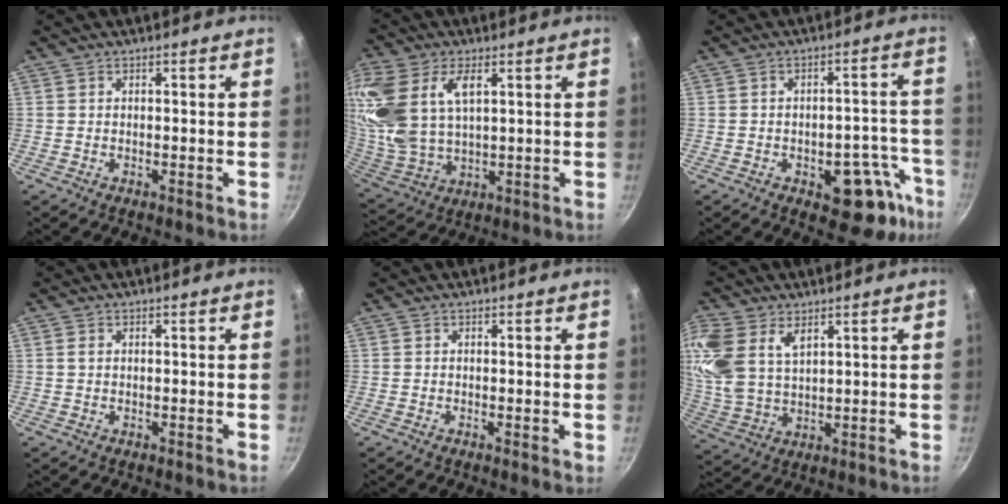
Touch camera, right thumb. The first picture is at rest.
{"total": 20.8, "force": [6.2, 11.9, 15.9], "torque": [-0.383, -0.004, 0.125]}
{"total": 11.7, "force": [-5.8, 5.5, 8.5], "torque": [-0.069, 0.050, -0.066]}
{"total": 0.7, "force": [0.2, 0.5, 0.5], "torque": [-0.013, 0.000, 0.005]}
{"total": 0.7, "force": [0.0, 0.2, 0.7], "torque": [-0.012, -0.004, -0.001]}
{"total": 15.8, "force": [6.3, 9.8, 10.6], "torque": [-0.257, -0.007, 0.130]}